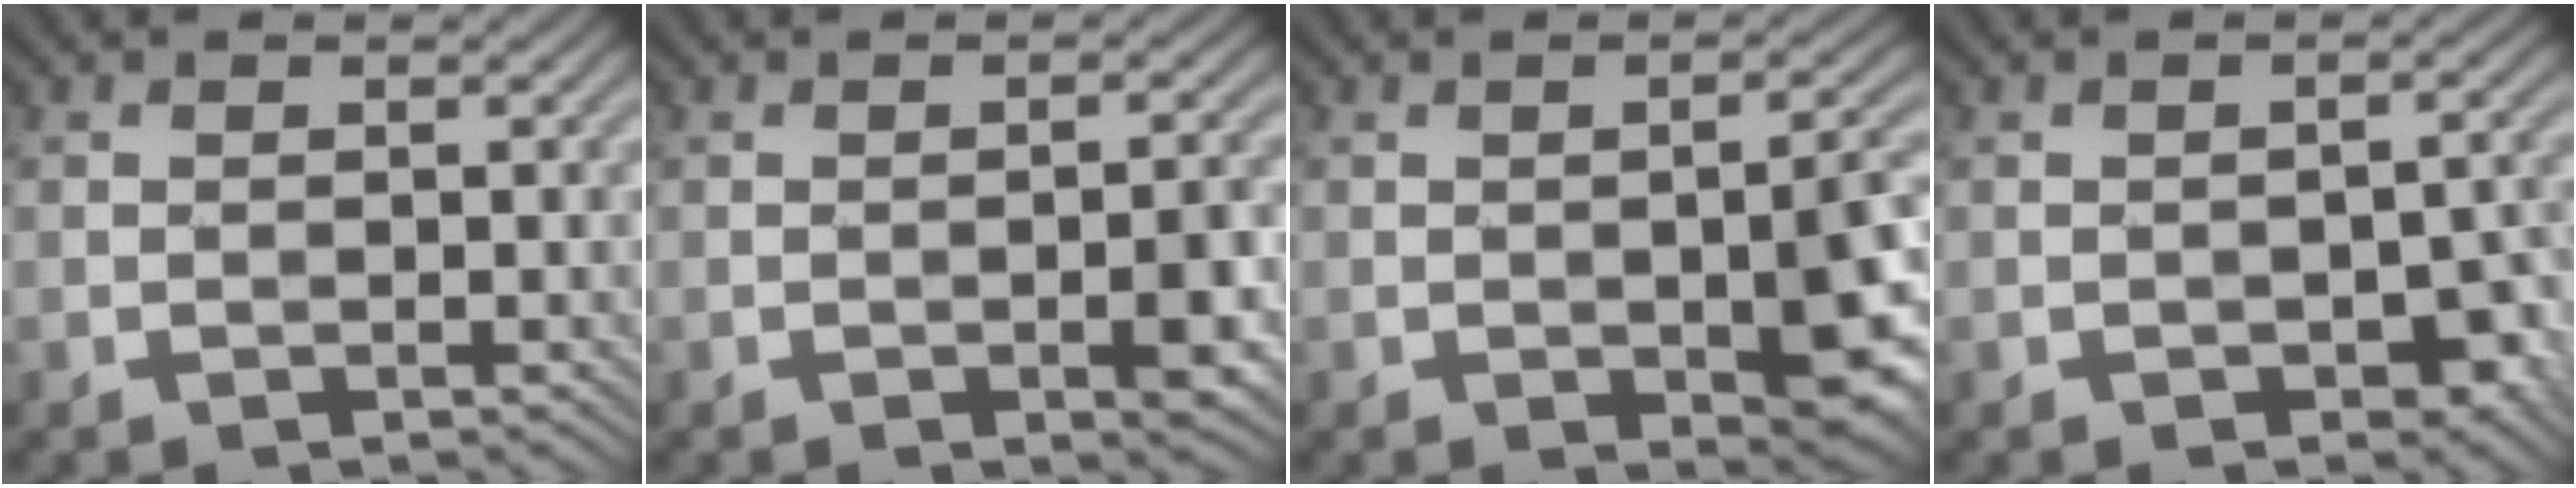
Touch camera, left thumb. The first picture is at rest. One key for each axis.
{"total": 3.1, "fx": -1.1, "fy": 0.9, "fz": 2.7, "tx": -0.038, "ty": 0.006, "tz": -0.017}
{"total": 8.3, "fx": -2.3, "fy": 3.5, "fz": 7.2, "tx": -0.095, "ty": -0.008, "tz": -0.031}
{"total": 4.7, "fx": -2.0, "fy": 2.6, "fz": 3.3, "tx": -0.039, "ty": -0.004, "tz": -0.023}